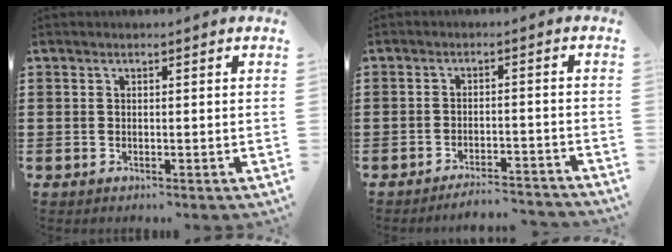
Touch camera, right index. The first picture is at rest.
{"total": 3.4, "force": [-3.4, 0.0, 0.6], "torque": [-0.013, 0.000, -0.070]}